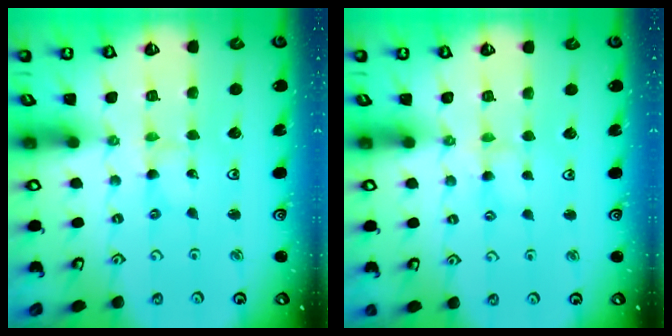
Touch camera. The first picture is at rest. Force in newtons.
{"total": 3.6, "press": 3.6, "slide": 0.5}